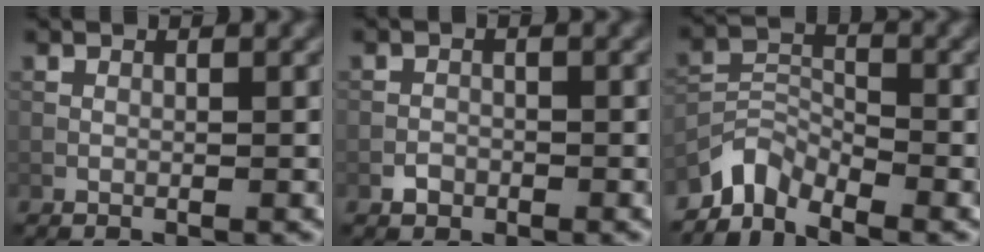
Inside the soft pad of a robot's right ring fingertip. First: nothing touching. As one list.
[{"total": 1.1, "force": [-0.6, 0.8, 0.3], "torque": [-0.002, 0.002, -0.012]}, {"total": 3.5, "force": [-3.2, 1.2, 0.8], "torque": [-0.011, 0.005, -0.076]}]